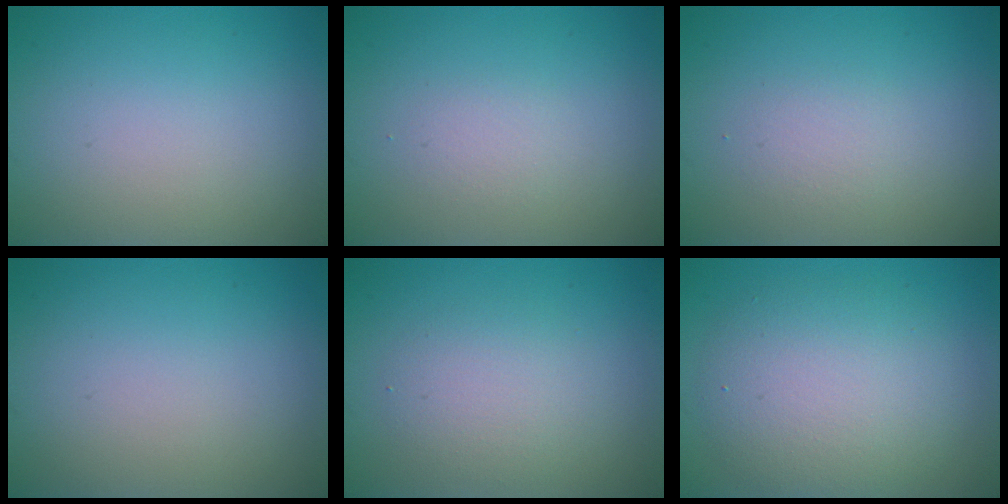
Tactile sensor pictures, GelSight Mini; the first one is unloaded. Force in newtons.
{"total": 1.1, "press": 1.1, "slide": 0.0}
{"total": 1.3, "press": 1.3, "slide": 0.0}
{"total": 0.0}
{"total": 2.7, "press": 2.7, "slide": 0.3}
{"total": 5.8, "press": 5.8, "slide": 0.5}